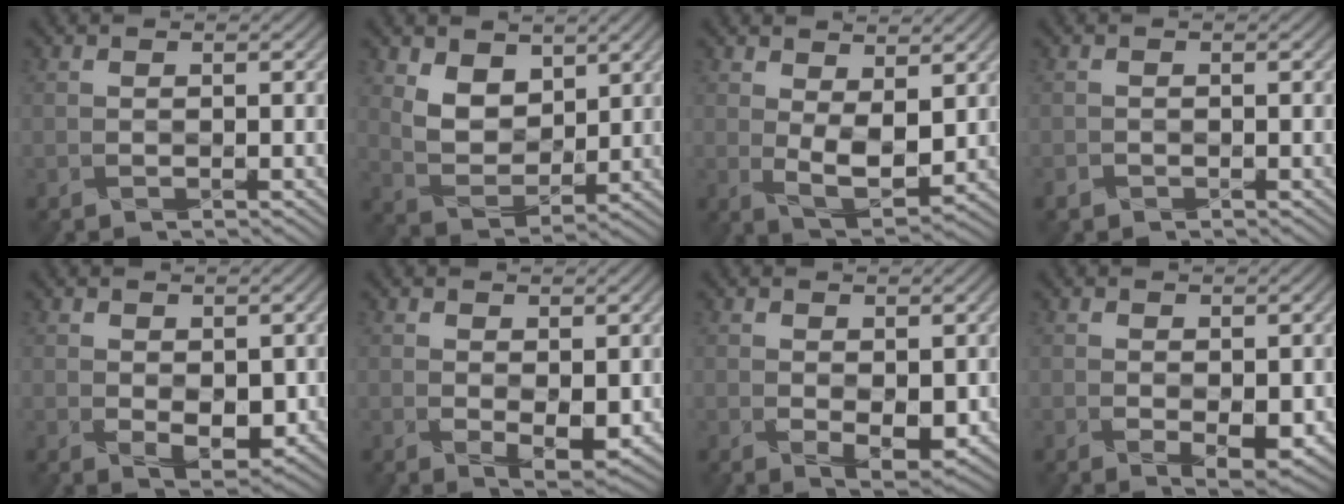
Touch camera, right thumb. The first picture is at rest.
{"total": 5.2, "force": [3.5, 3.2, 2.1], "torque": [-0.057, -0.018, 0.071]}
{"total": 4.9, "force": [1.6, 2.3, 4.0], "torque": [-0.086, -0.012, 0.037]}
{"total": 0.8, "force": [-0.7, 0.2, -0.2], "torque": [0.000, -0.010, -0.010]}
{"total": 2.5, "force": [0.4, 1.6, 1.9], "torque": [-0.041, -0.015, 0.020]}
{"total": 2.3, "force": [0.7, 1.0, 2.0], "torque": [-0.042, -0.015, 0.025]}
{"total": 2.3, "force": [0.5, 1.2, 1.9], "torque": [-0.041, -0.014, 0.021]}
{"total": 2.1, "force": [0.0, 0.9, 1.9], "torque": [-0.040, -0.013, 0.014]}